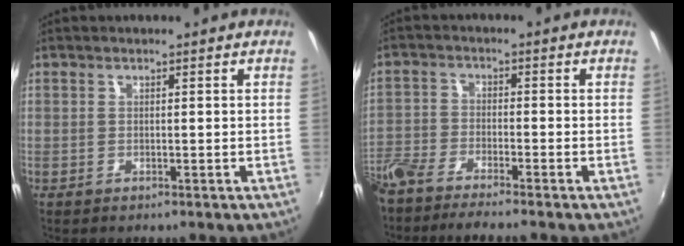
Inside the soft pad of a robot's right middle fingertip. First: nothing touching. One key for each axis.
{"total": 7.8, "fx": -6.7, "fy": 0.9, "fz": 3.8, "tx": -0.102, "ty": -0.021, "tz": -0.133}